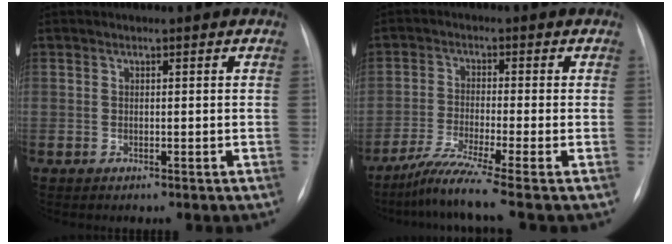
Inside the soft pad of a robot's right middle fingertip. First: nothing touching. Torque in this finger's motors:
{"motor_torque": [0.10, -0.20, 0.01, 0.03]}